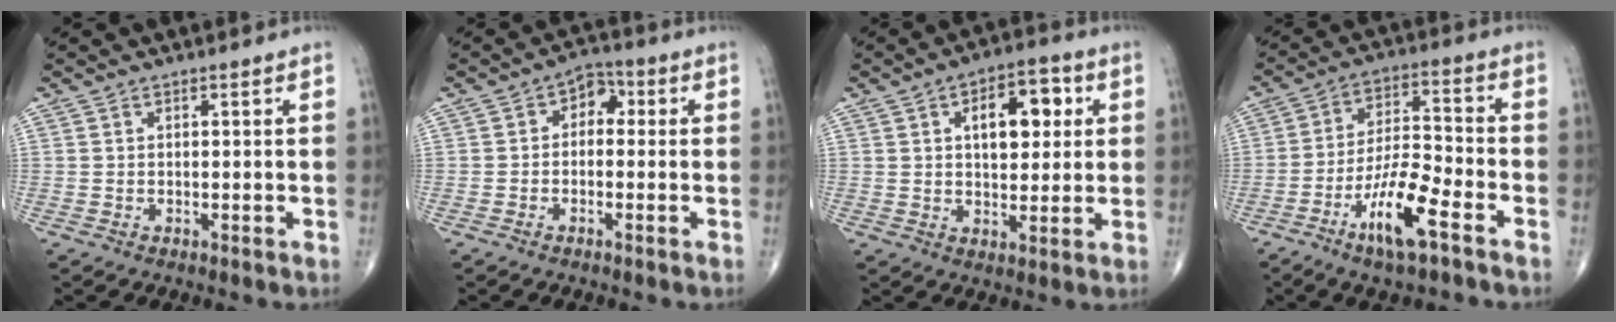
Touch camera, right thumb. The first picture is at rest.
{"total": 4.2, "force": [0.1, 3.1, 2.9], "torque": [-0.014, 0.021, -0.013]}
{"total": 10.9, "force": [2.9, 5.9, 8.6], "torque": [-0.085, 0.005, 0.039]}
{"total": 12.2, "force": [-6.7, 2.7, 9.8], "torque": [-0.187, 0.035, -0.122]}